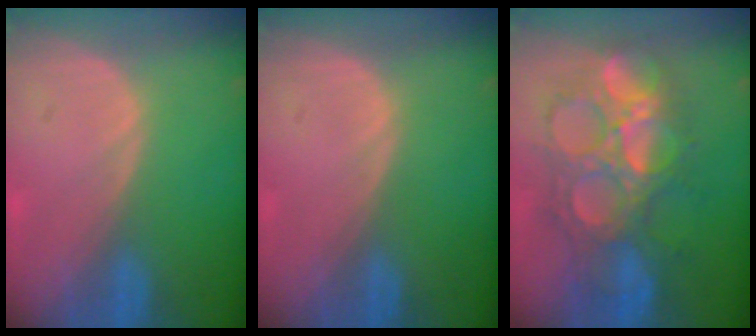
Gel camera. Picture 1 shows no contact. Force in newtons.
{"total": 0.0}
{"total": 10.8, "press": 10.8, "slide": 0.9}